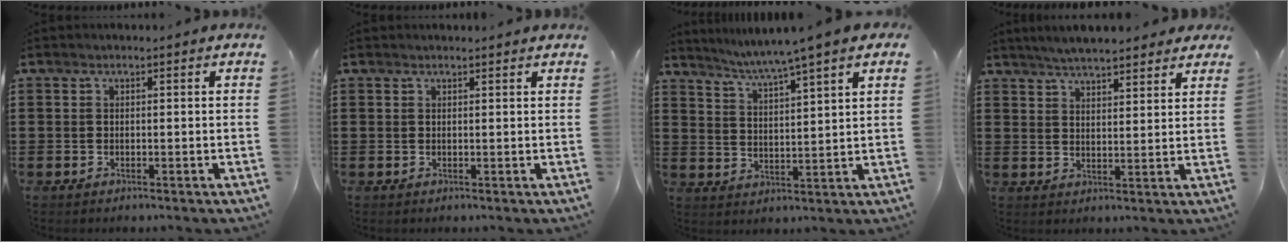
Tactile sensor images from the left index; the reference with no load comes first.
{"total": 0.7, "force": [0.7, 0.0, 0.2], "torque": [-0.006, -0.001, 0.014]}
{"total": 4.5, "force": [3.8, -1.2, 2.0], "torque": [-0.057, -0.029, 0.058]}
{"total": 4.5, "force": [4.3, 0.5, 1.1], "torque": [-0.034, -0.011, 0.079]}